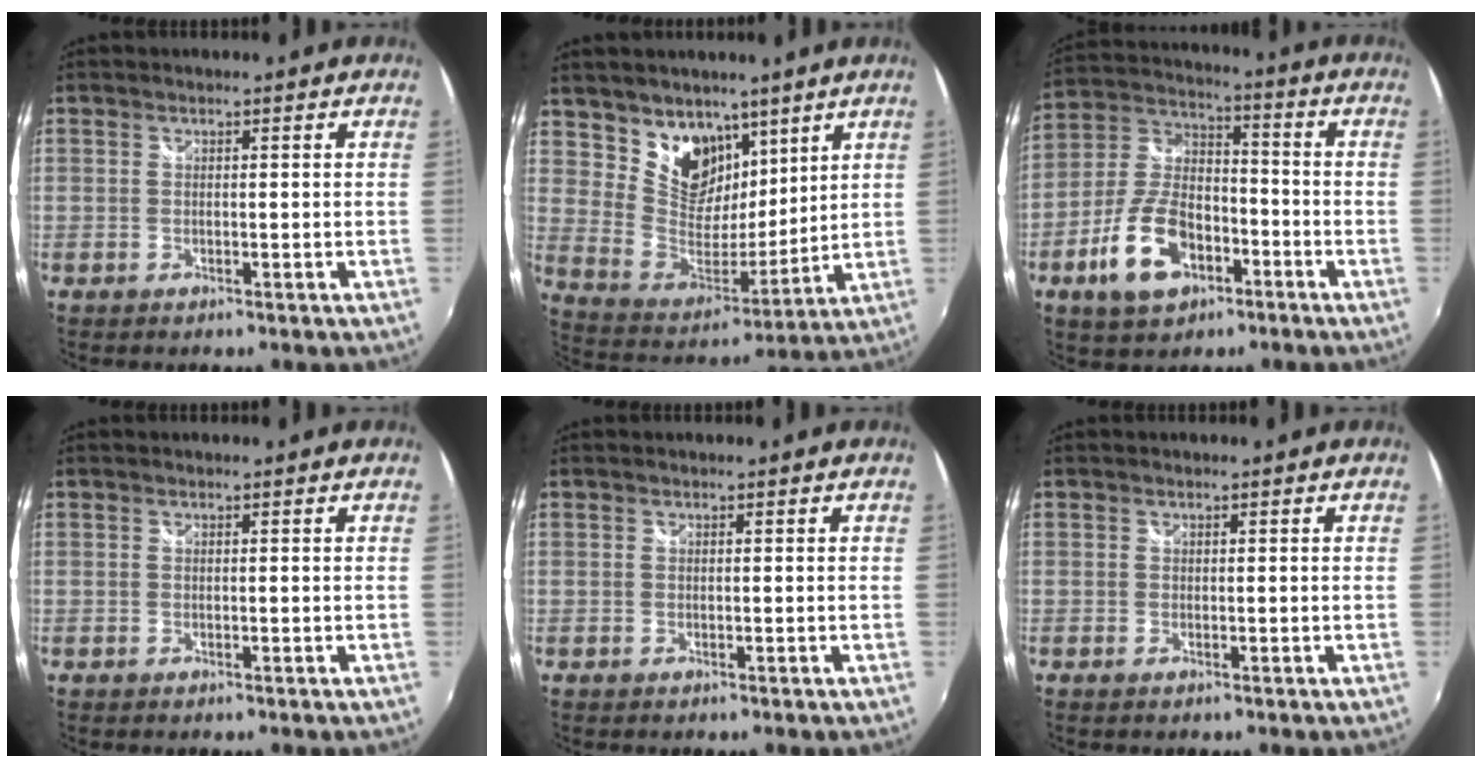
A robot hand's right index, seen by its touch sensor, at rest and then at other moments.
{"total": 13.5, "force": [8.6, 9.1, 5.1], "torque": [-0.100, -0.008, 0.168]}
{"total": 14.0, "force": [-6.5, 8.0, 9.5], "torque": [-0.199, 0.014, -0.111]}
{"total": 0.0}
{"total": 0.0}
{"total": 0.0}